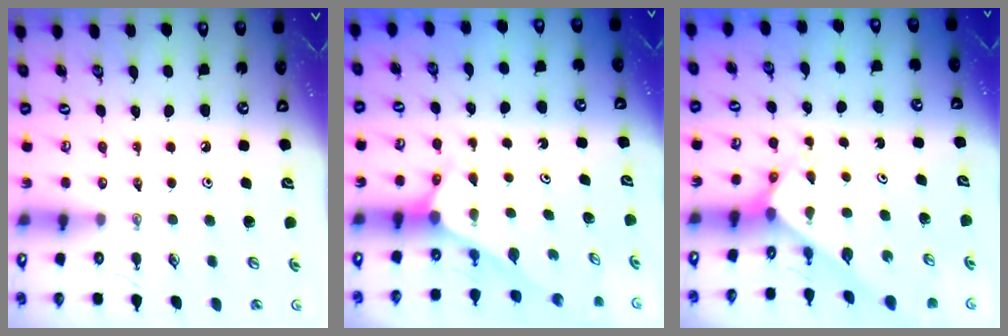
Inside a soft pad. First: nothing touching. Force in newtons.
{"total": 2.7, "press": 2.7, "slide": 0.2}
{"total": 2.7, "press": 2.7, "slide": 0.2}